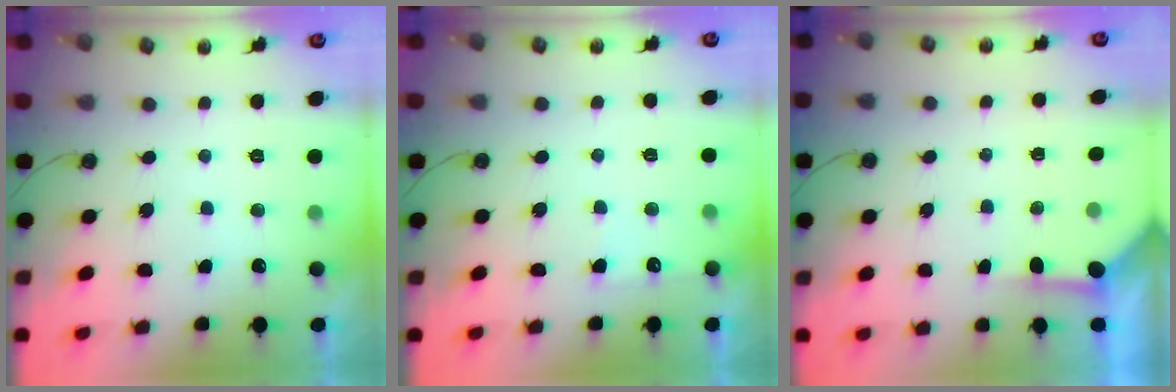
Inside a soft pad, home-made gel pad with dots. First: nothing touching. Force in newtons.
{"total": 4.7, "press": 4.7, "slide": 0.6}
{"total": 3.6, "press": 3.6, "slide": 0.5}